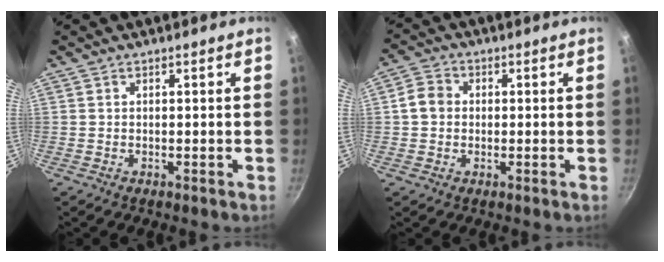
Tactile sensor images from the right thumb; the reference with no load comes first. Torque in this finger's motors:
{"motor_torque": [-0.76, 0.15, 0.21, 0.08, -0.10]}